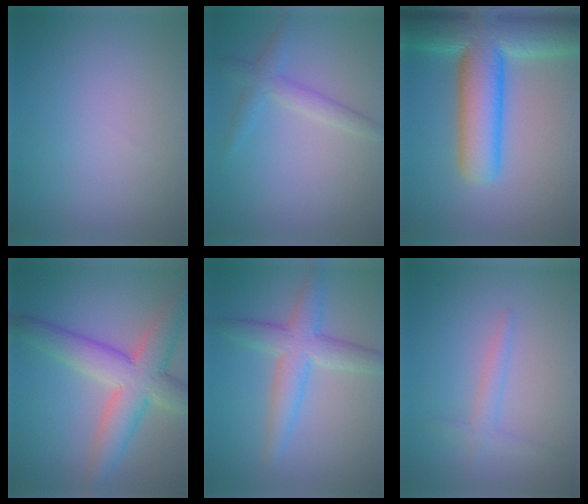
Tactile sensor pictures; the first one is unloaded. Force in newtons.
{"total": 2.4, "press": 2.4, "slide": 0.1}
{"total": 11.5, "press": 11.4, "slide": 0.7}
{"total": 7.4, "press": 7.4, "slide": 0.3}
{"total": 4.6, "press": 4.6, "slide": 0.1}
{"total": 1.6, "press": 1.6, "slide": 0.1}